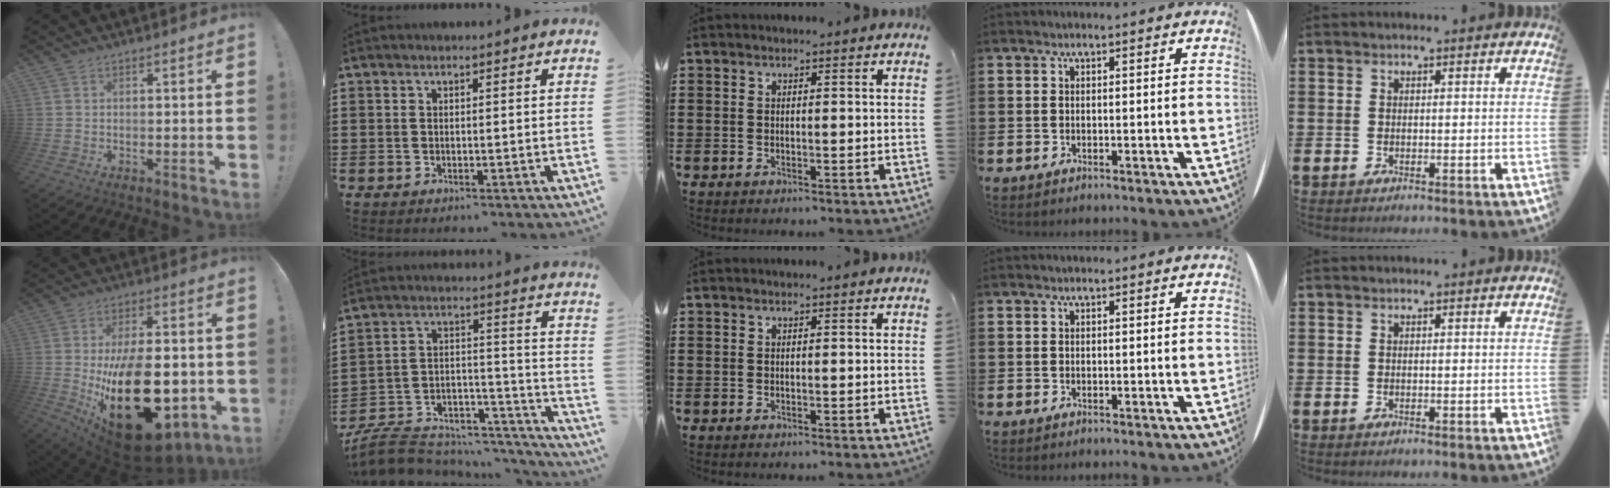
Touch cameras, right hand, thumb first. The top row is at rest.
{"thumb": {"total": 29.1, "force": [-4.3, 15.3, 24.4], "torque": [-0.408, 0.004, -0.048]}, "index": {"total": 7.4, "force": [-6.7, 2.7, 1.9], "torque": [-0.043, 0.002, -0.130]}}